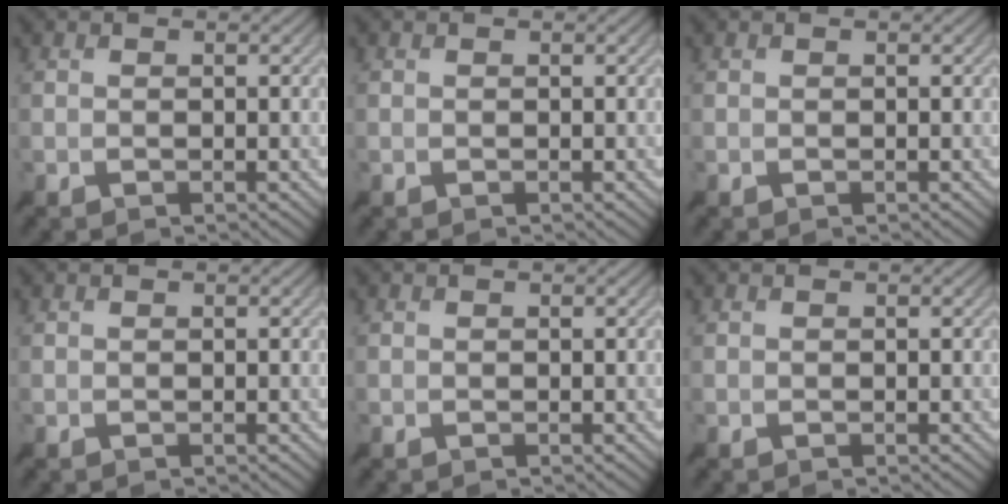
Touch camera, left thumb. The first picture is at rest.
{"total": 0.0}
{"total": 0.0}
{"total": 0.0}
{"total": 0.0}
{"total": 0.0}